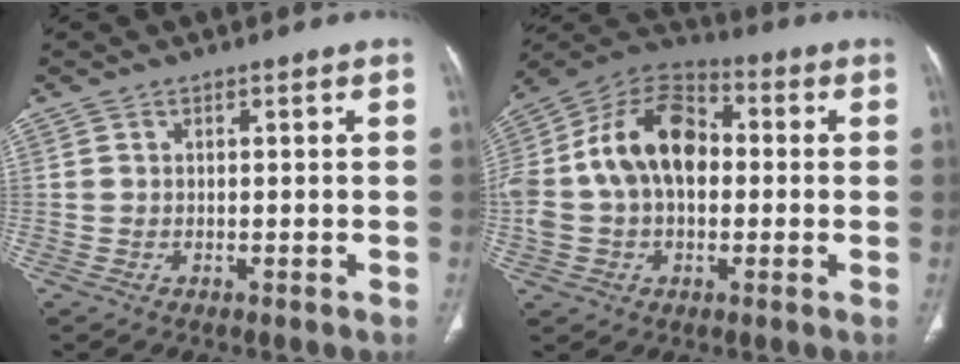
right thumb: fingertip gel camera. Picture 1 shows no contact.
{"total": 18.6, "force": [0.8, 12.2, 14.0], "torque": [-0.251, 0.041, 0.008]}